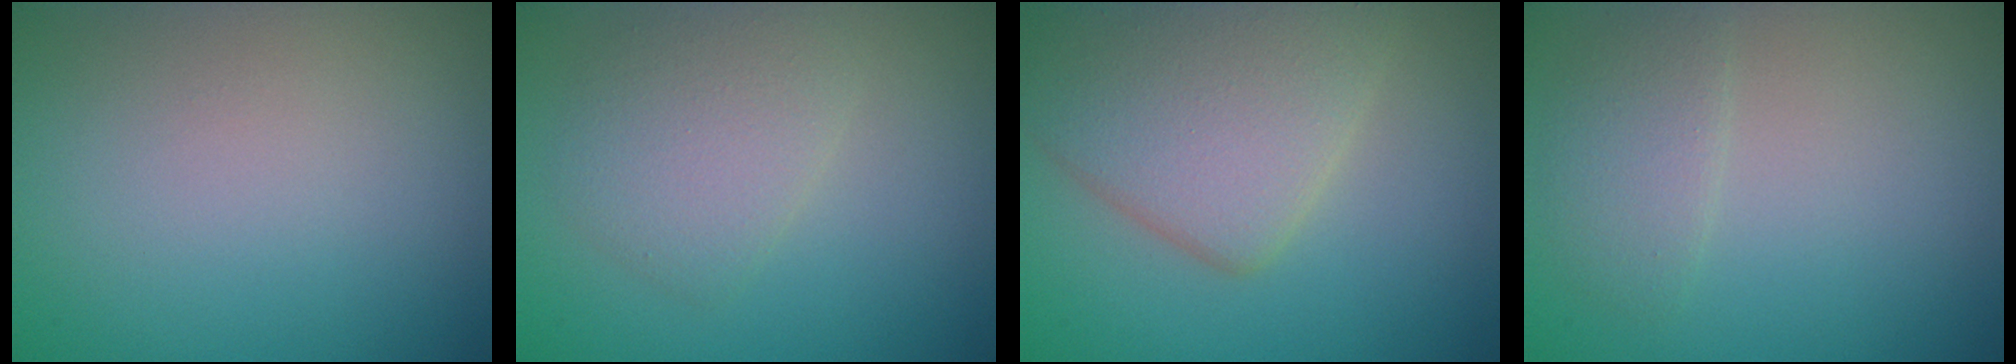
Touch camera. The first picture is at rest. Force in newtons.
{"total": 2.9, "press": 2.9, "slide": 0.0}
{"total": 6.6, "press": 6.6, "slide": 0.3}
{"total": 1.9, "press": 1.9, "slide": 0.1}